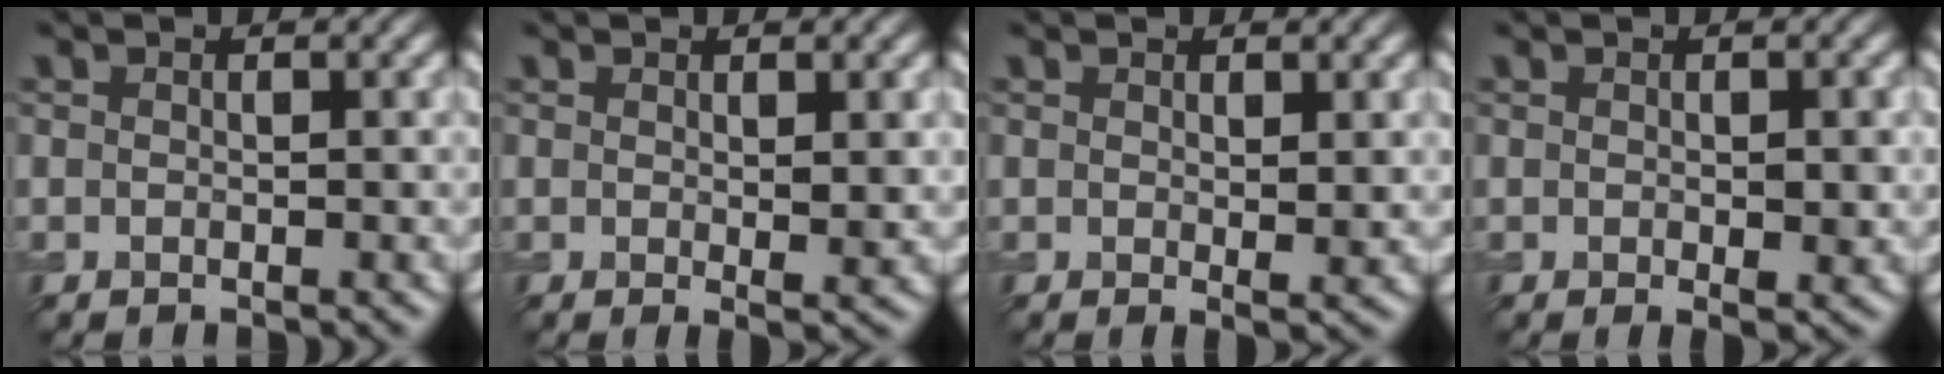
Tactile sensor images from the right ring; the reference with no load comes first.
{"total": 1.2, "force": [0.3, -0.1, 1.1], "torque": [-0.035, -0.003, 0.015]}
{"total": 0.8, "force": [0.3, -0.2, 0.8], "torque": [-0.030, -0.003, 0.015]}
{"total": 1.1, "force": [-0.1, 0.0, 1.1], "torque": [-0.034, -0.002, 0.009]}